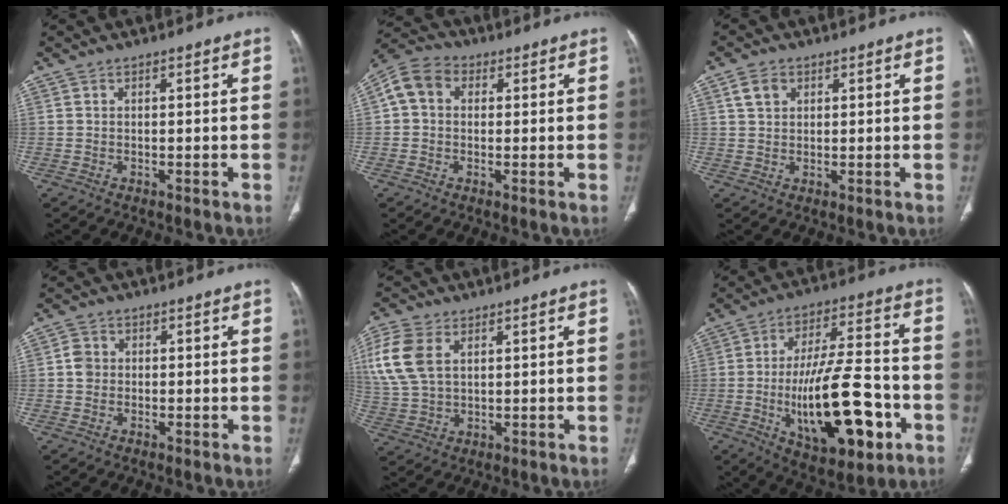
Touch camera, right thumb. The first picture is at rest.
{"total": 6.9, "force": [1.1, 5.5, 4.0], "torque": [-0.070, 0.023, 0.009]}
{"total": 3.9, "force": [1.7, 2.8, 2.0], "torque": [-0.028, -0.003, 0.036]}
{"total": 4.9, "force": [-0.1, 4.6, 1.7], "torque": [-0.008, 0.009, -0.009]}
{"total": 11.3, "force": [3.7, 7.1, 8.0], "torque": [-0.187, 0.001, 0.078]}
{"total": 22.3, "force": [-6.6, 9.0, 19.3], "torque": [-0.299, 0.029, -0.092]}